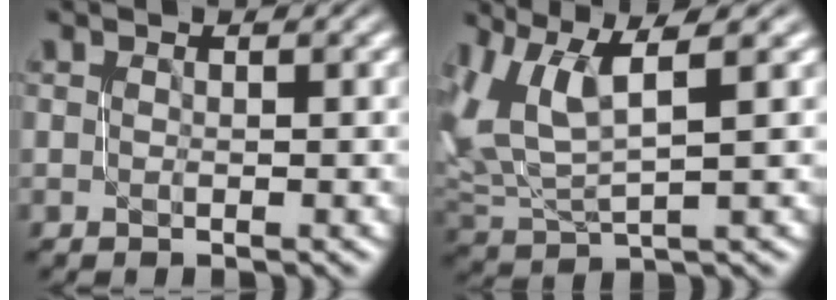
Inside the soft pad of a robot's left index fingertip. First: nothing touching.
{"total": 5.9, "force": [3.6, 1.6, 4.4], "torque": [-0.107, 0.009, 0.076]}